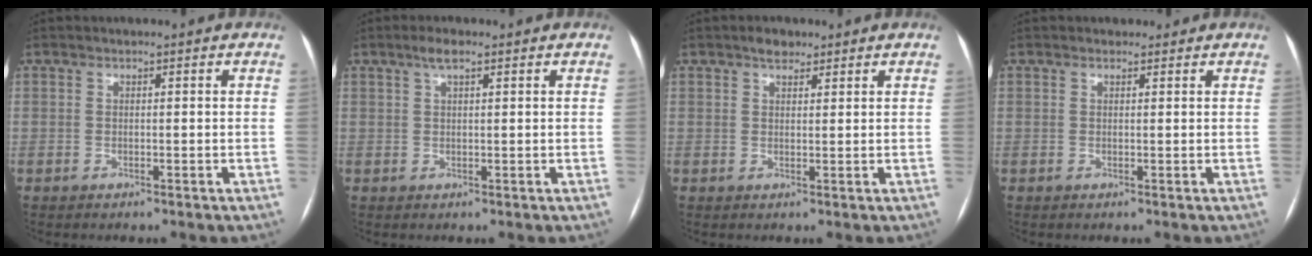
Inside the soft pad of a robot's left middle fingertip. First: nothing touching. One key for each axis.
{"total": 2.4, "fx": 1.5, "fy": 0.5, "fz": 1.8, "tx": -0.037, "ty": 0.010, "tz": 0.028}
{"total": 2.4, "fx": 1.8, "fy": 1.2, "fz": 1.0, "tx": -0.019, "ty": 0.006, "tz": 0.027}
{"total": 0.9, "fx": 0.7, "fy": 0.6, "fz": 0.1, "tx": -0.006, "ty": 0.004, "tz": 0.009}